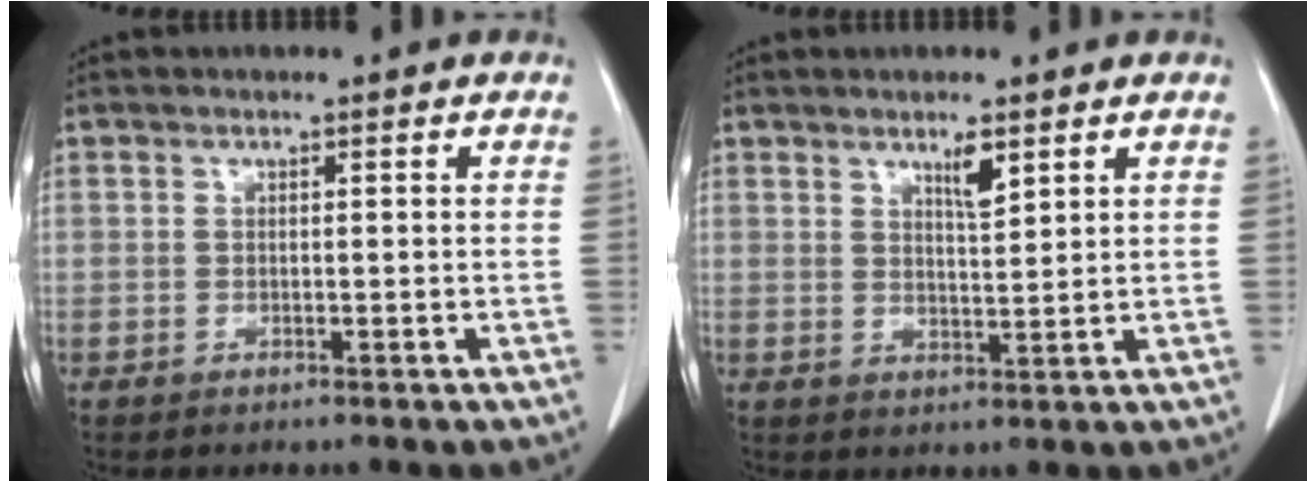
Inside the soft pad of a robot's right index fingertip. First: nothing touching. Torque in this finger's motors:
{"motor_torque": [0.04, 0.10, 0.07, 0.04]}